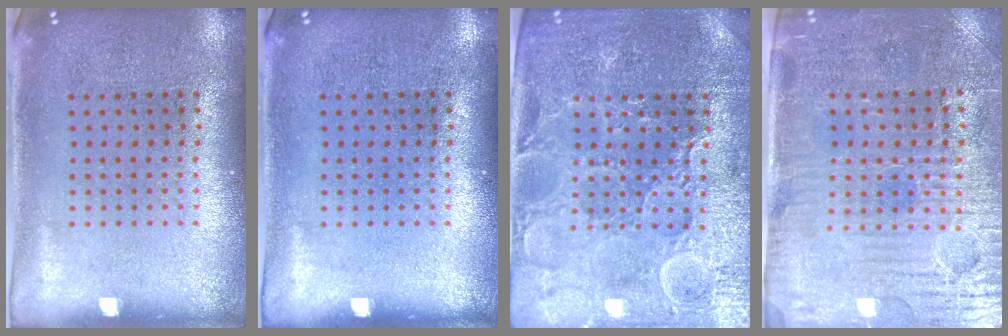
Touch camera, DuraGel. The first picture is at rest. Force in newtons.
{"total": 0.0}
{"total": 4.2, "press": 4.0, "slide": 1.1}
{"total": 3.8, "press": 3.6, "slide": 1.3}